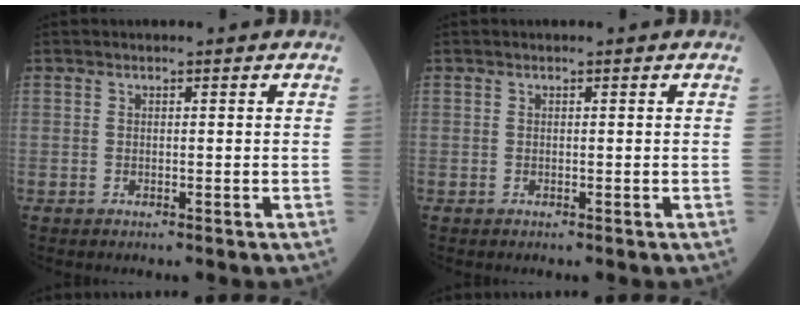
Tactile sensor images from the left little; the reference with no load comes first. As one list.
[{"total": 0.0}]